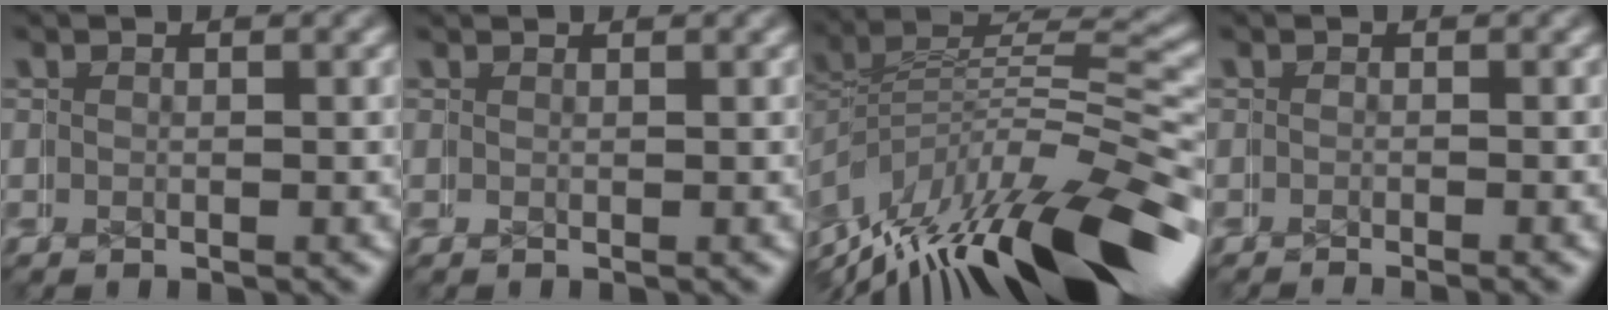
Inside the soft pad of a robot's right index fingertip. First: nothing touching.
{"total": 0.6, "force": [0.4, -0.3, -0.2], "torque": [0.005, -0.001, 0.009]}
{"total": 11.6, "force": [-4.7, 5.1, 9.4], "torque": [-0.164, -0.018, -0.056]}
{"total": 1.7, "force": [-1.5, 0.3, 0.7], "torque": [-0.003, 0.000, -0.024]}